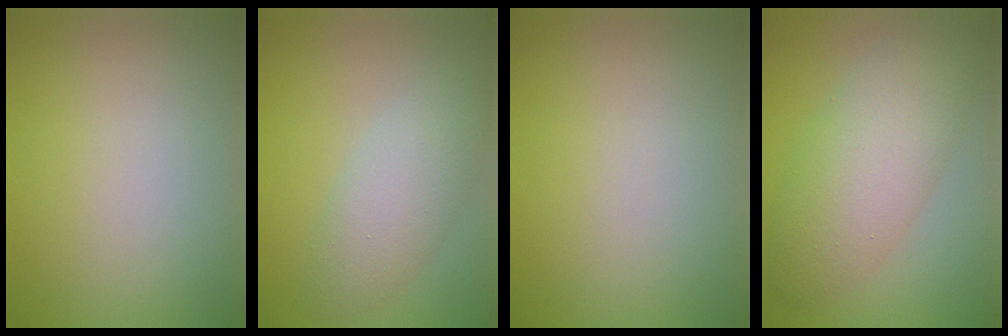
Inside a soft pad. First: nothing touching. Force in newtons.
{"total": 3.9, "press": 3.9, "slide": 0.0}
{"total": 0.0}
{"total": 6.9, "press": 6.9, "slide": 0.2}